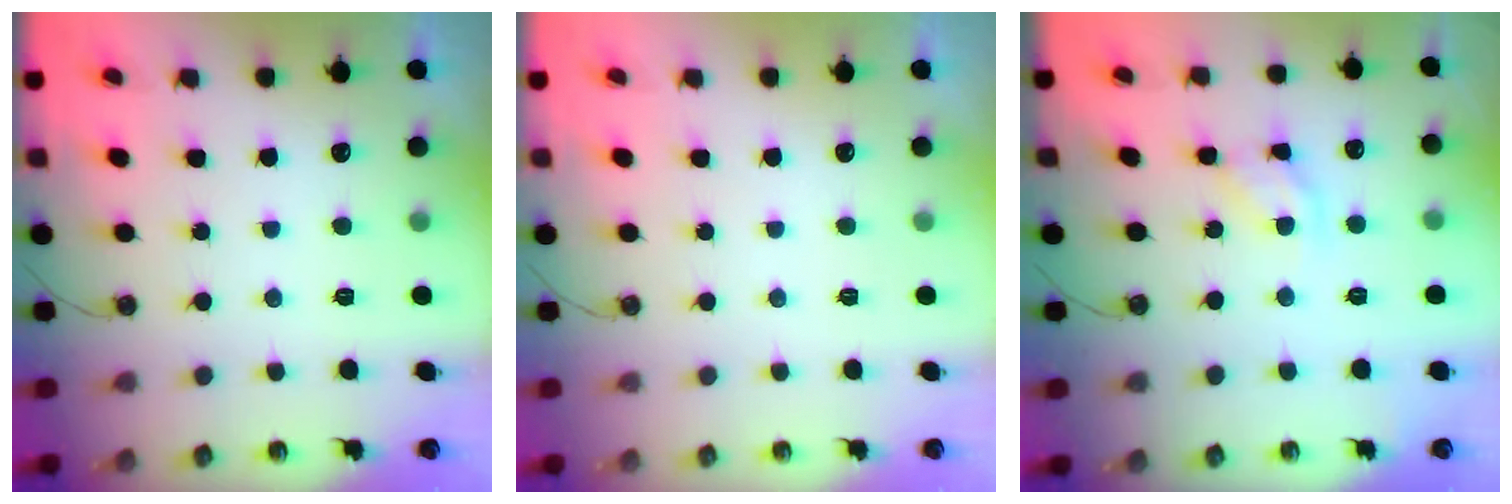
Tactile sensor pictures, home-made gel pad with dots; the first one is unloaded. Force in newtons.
{"total": 0.0}
{"total": 10.6, "press": 10.5, "slide": 1.1}